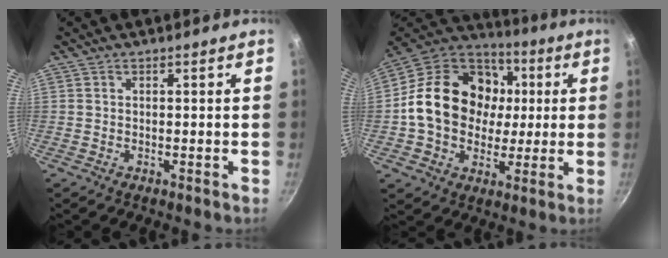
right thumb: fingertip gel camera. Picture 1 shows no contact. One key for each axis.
{"total": 22.5, "fx": 1.5, "fy": 17.9, "fz": 13.5, "tx": -0.210, "ty": 0.029, "tz": 0.020}